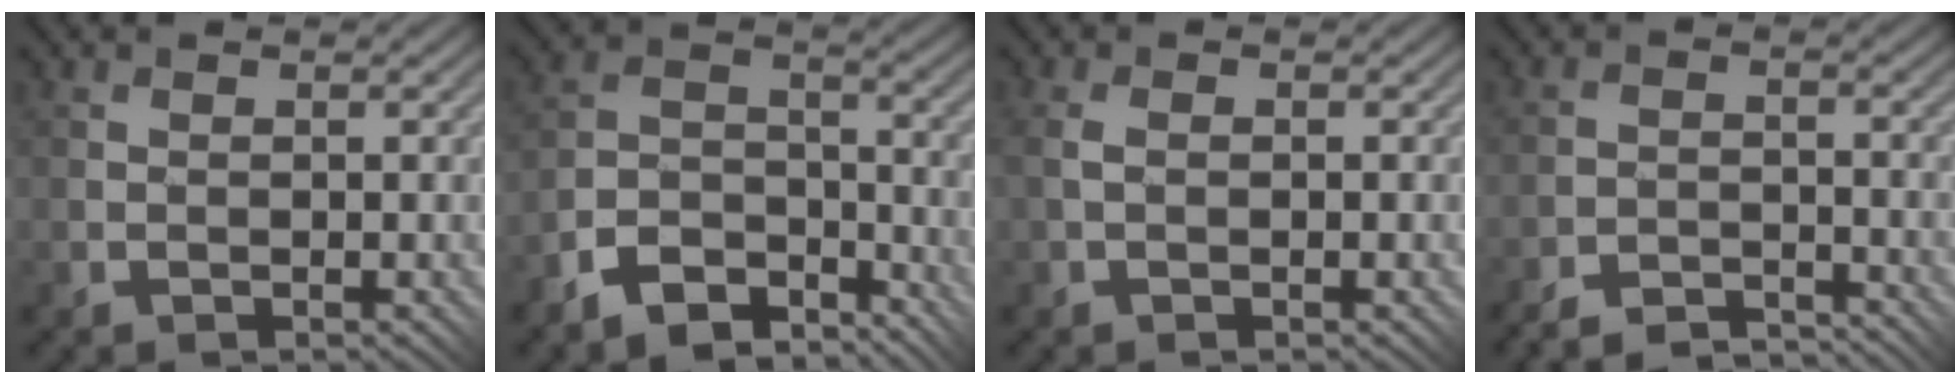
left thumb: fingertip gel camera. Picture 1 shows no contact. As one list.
[{"total": 7.7, "force": [-6.1, 3.4, 3.3], "torque": [-0.061, 0.001, -0.125]}, {"total": 2.1, "force": [-0.1, 1.3, 1.7], "torque": [-0.034, 0.004, 0.004]}, {"total": 4.6, "force": [-4.6, -0.2, 0.7], "torque": [-0.013, 0.006, -0.086]}]